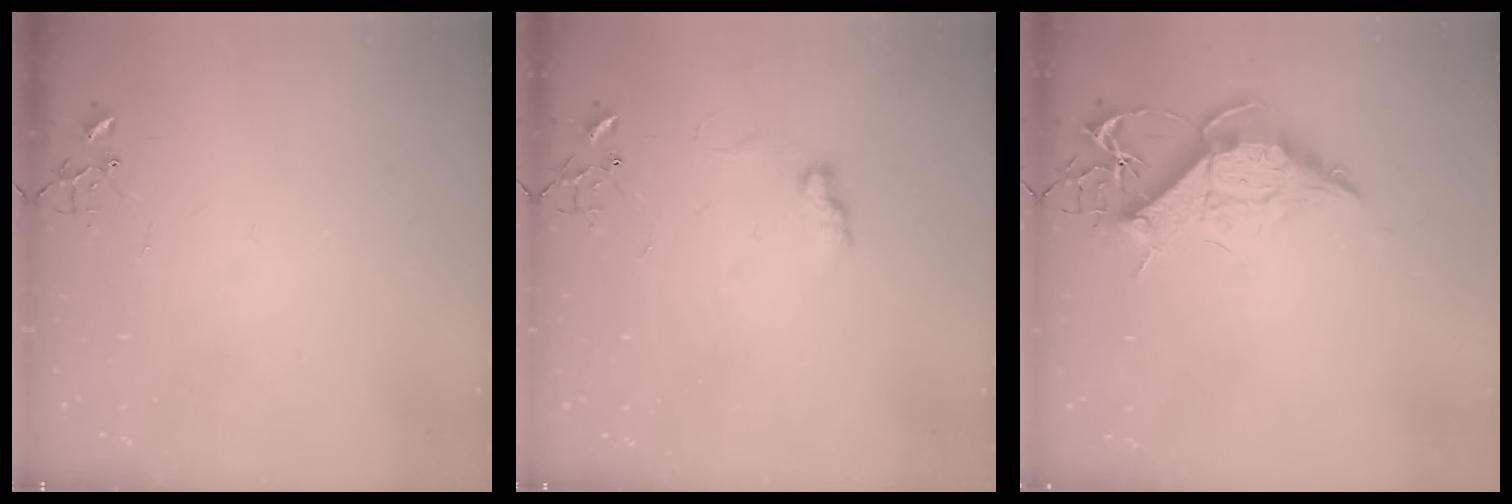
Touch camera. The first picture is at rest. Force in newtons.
{"total": 7.2, "press": 7.2, "slide": 0.2}
{"total": 12.5, "press": 12.4, "slide": 1.0}